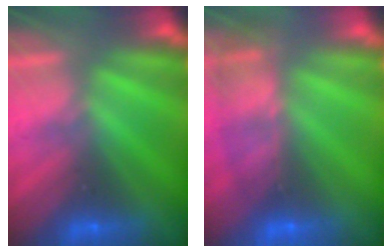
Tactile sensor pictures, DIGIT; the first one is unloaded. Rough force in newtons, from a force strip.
{"total": 8.6}